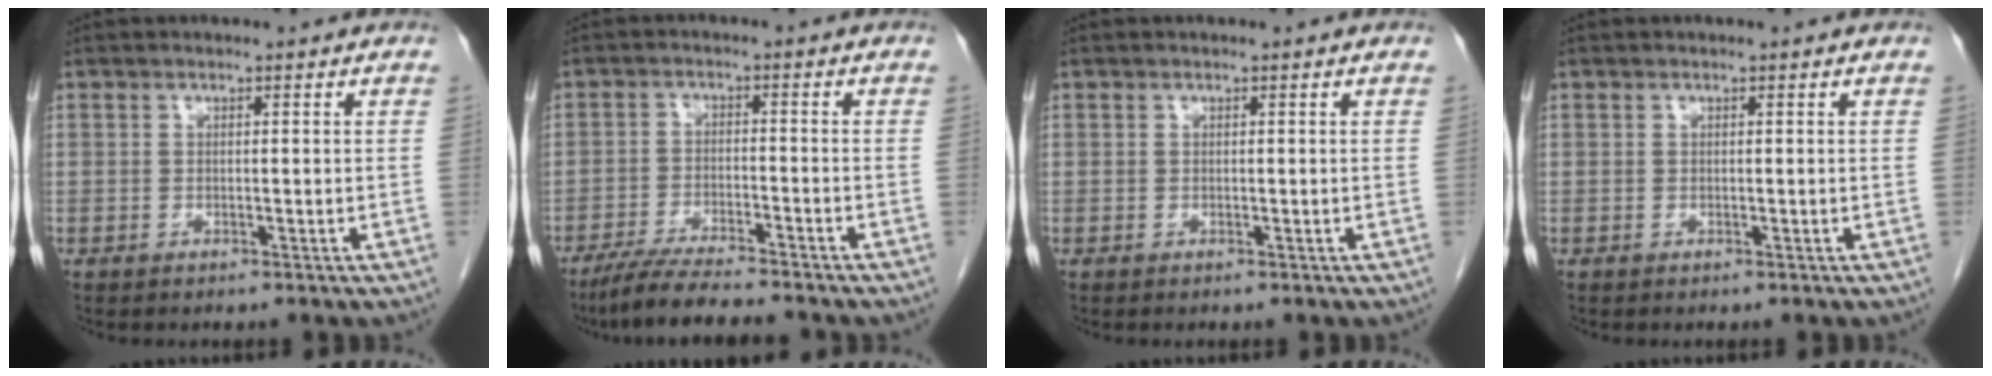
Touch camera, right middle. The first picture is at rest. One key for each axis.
{"total": 9.4, "fx": -8.1, "fy": 0.3, "fz": 4.6, "tx": -0.077, "ty": -0.027, "tz": -0.136}
{"total": 0.0}
{"total": 0.0}